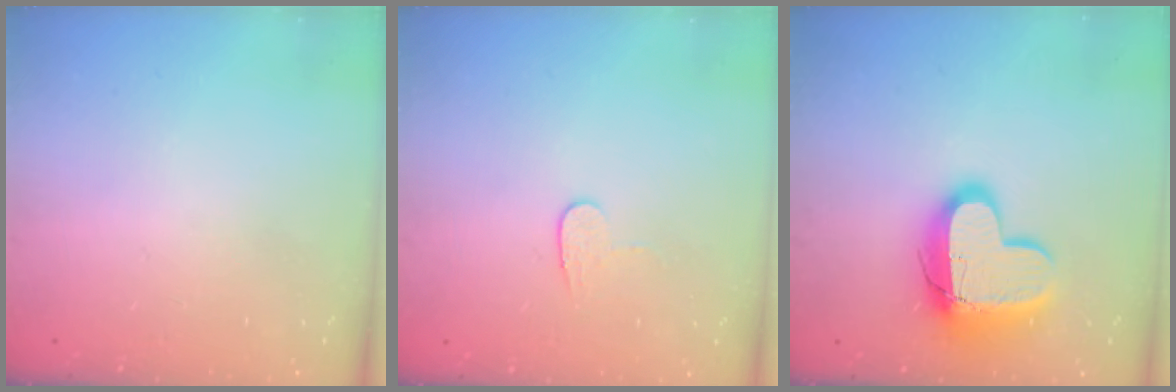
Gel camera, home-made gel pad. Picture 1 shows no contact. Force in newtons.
{"total": 5.8, "press": 5.8, "slide": 0.3}
{"total": 15.2, "press": 15.2, "slide": 1.4}